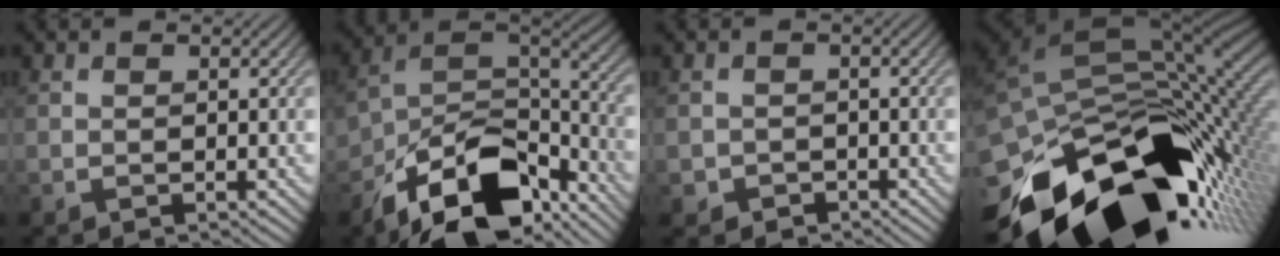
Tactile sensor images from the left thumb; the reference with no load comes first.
{"total": 15.1, "force": [-10.0, 7.7, 8.3], "torque": [-0.166, -0.025, -0.180]}
{"total": 1.9, "force": [-1.1, 1.5, 0.3], "torque": [0.000, -0.005, -0.024]}
{"total": 18.1, "force": [-8.9, 10.9, 11.4], "torque": [-0.225, -0.042, -0.129]}